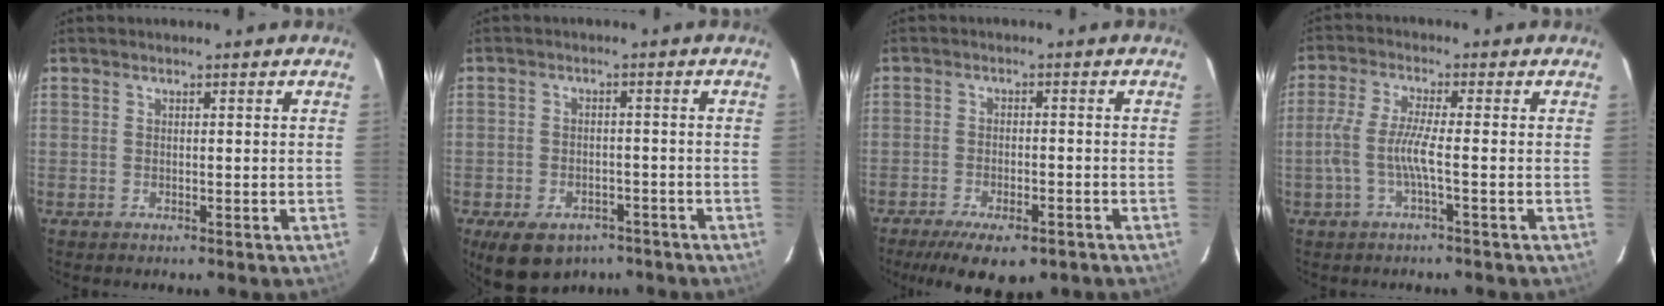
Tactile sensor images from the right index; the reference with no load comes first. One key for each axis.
{"total": 11.3, "fx": -7.3, "fy": 6.9, "fz": 5.1, "tx": -0.115, "ty": 0.001, "tz": -0.095}
{"total": 11.4, "fx": -8.1, "fy": 4.3, "fz": 6.8, "tx": -0.148, "ty": -0.025, "tz": -0.121}
{"total": 5.7, "fx": -1.8, "fy": -0.2, "fz": 5.4, "tx": -0.121, "ty": -0.003, "tz": -0.031}